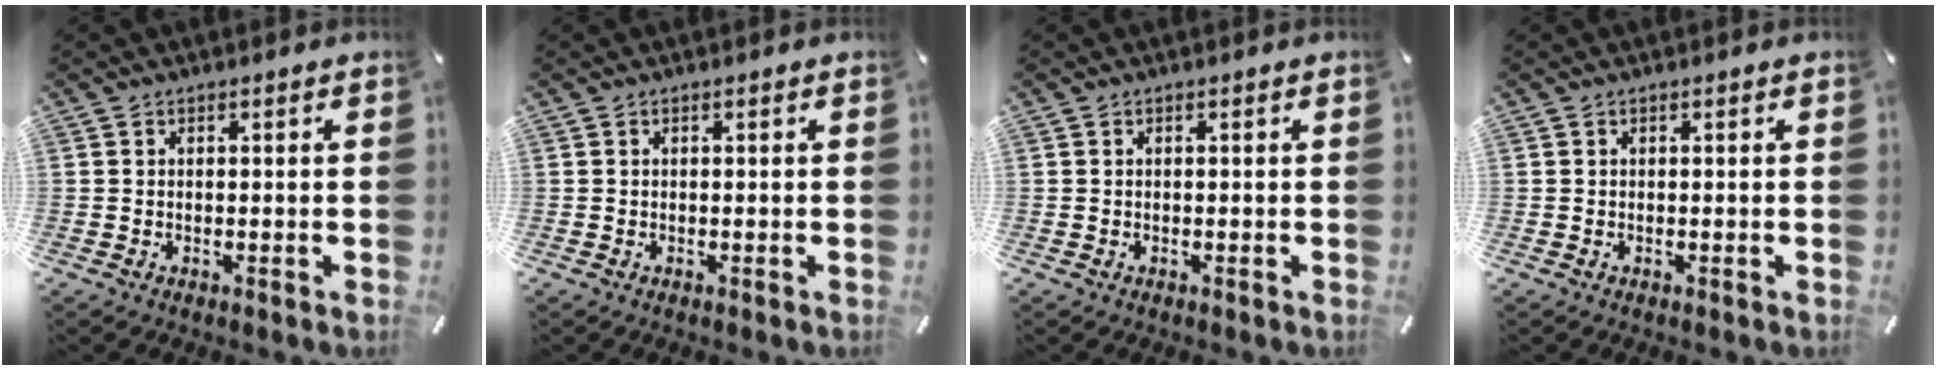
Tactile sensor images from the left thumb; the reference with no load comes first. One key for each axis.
{"total": 0.0}
{"total": 0.0}
{"total": 0.0}